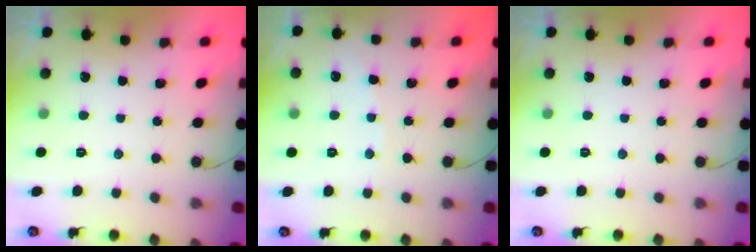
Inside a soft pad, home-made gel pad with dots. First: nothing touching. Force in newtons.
{"total": 2.9, "press": 2.9, "slide": 0.4}
{"total": 0.0}